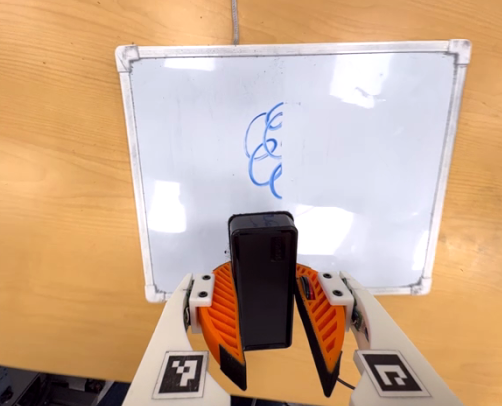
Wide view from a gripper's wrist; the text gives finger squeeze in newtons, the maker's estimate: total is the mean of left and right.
{"total": 7.6, "left": 8.6, "right": 6.6}